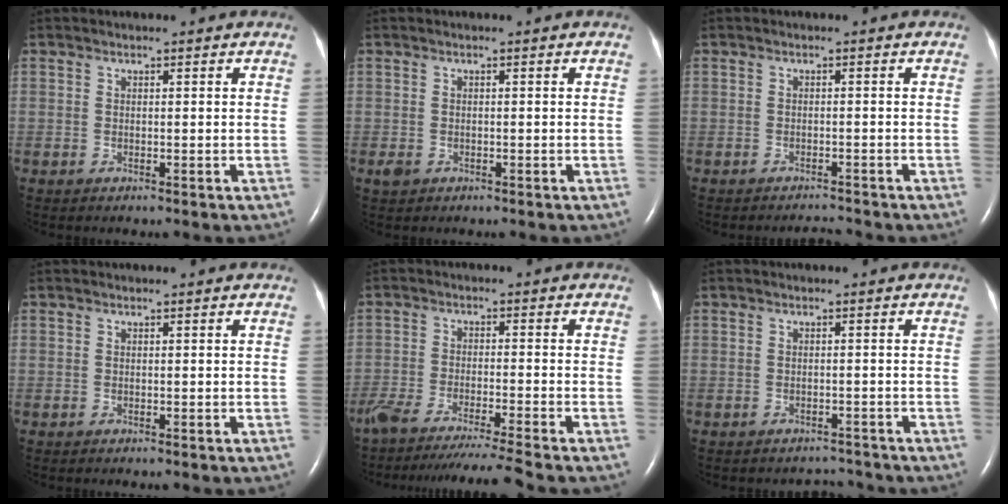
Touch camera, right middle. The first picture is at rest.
{"total": 1.2, "force": [-0.6, 0.8, 0.6], "torque": [-0.018, -0.001, -0.007]}
{"total": 1.6, "force": [-1.6, -0.4, -0.2], "torque": [0.002, -0.009, -0.022]}
{"total": 0.0}
{"total": 13.4, "force": [-11.9, -2.0, 5.8], "torque": [-0.071, -0.035, -0.192]}
{"total": 2.1, "force": [-1.9, 0.5, -0.6], "torque": [0.011, -0.001, -0.025]}